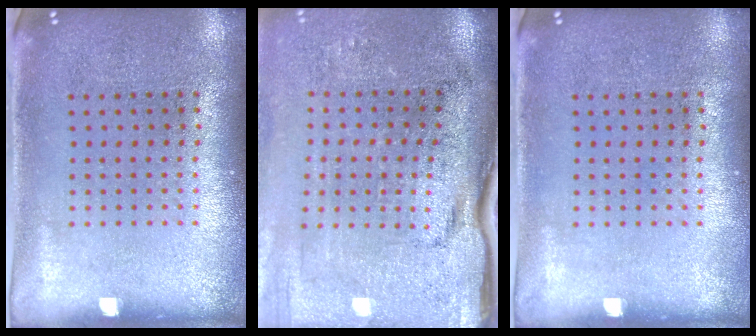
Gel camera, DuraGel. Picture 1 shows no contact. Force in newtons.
{"total": 4.5, "press": 3.7, "slide": 2.5}
{"total": 0.0}